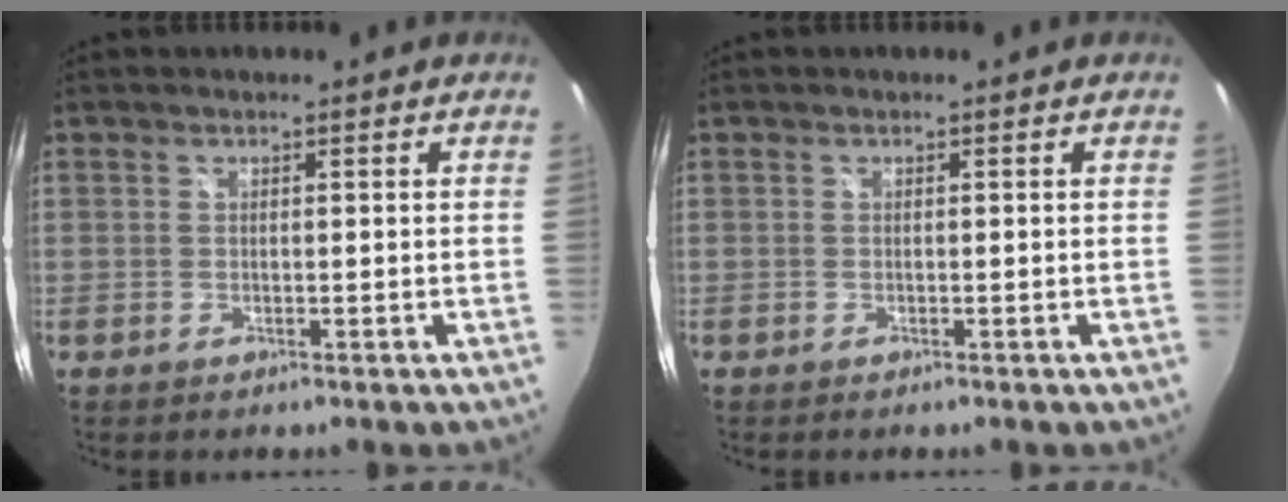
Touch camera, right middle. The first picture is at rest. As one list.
[{"total": 0.0}]